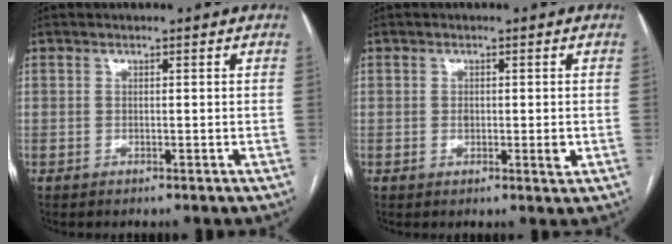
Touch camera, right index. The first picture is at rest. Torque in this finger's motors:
{"motor_torque": [0.01, 0.00, 0.06, 0.02]}